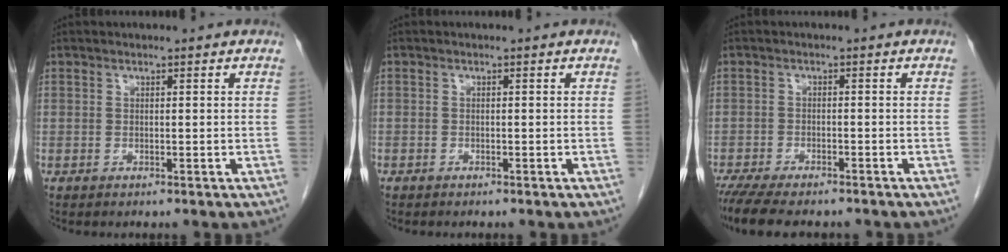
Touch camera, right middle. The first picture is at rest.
{"total": 0.5, "force": [-0.4, 0.3, 0.1], "torque": [-0.006, 0.002, -0.007]}
{"total": 11.0, "force": [-9.2, 2.8, 5.4], "torque": [-0.087, -0.011, -0.138]}